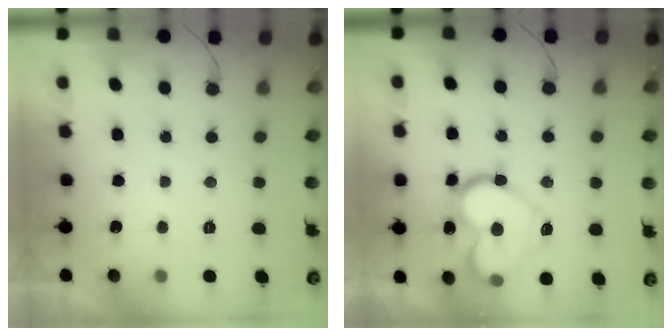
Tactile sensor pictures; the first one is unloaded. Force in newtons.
{"total": 17.0, "press": 16.9, "slide": 2.1}